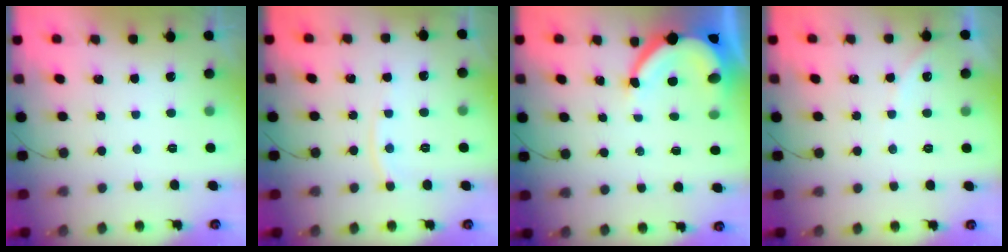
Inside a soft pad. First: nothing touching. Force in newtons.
{"total": 5.1, "press": 5.1, "slide": 0.6}
{"total": 8.7, "press": 8.6, "slide": 1.2}
{"total": 4.3, "press": 4.3, "slide": 0.7}